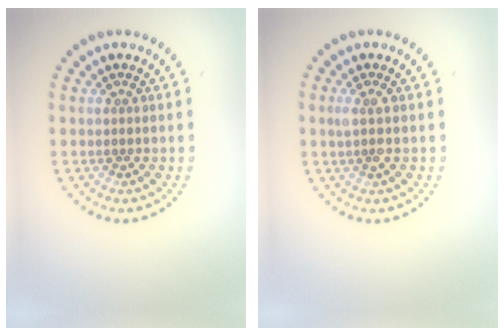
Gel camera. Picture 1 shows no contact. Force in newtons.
{"total": 1.5, "press": 1.3, "slide": 0.7}